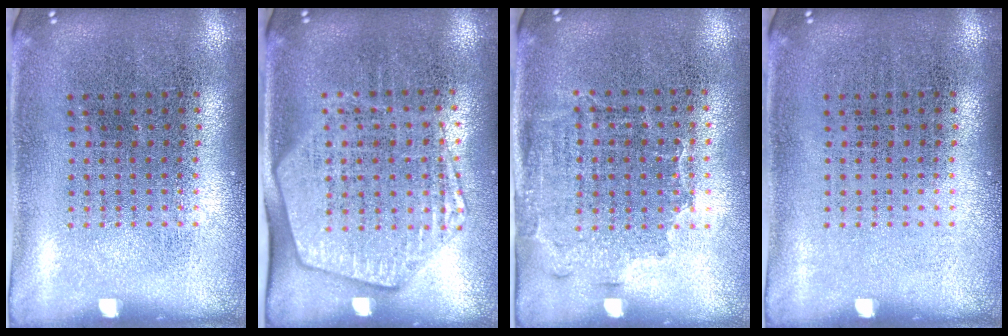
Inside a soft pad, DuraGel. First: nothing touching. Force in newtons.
{"total": 1.9, "press": 1.7, "slide": 0.9}
{"total": 1.6, "press": 1.3, "slide": 1.0}
{"total": 0.0}